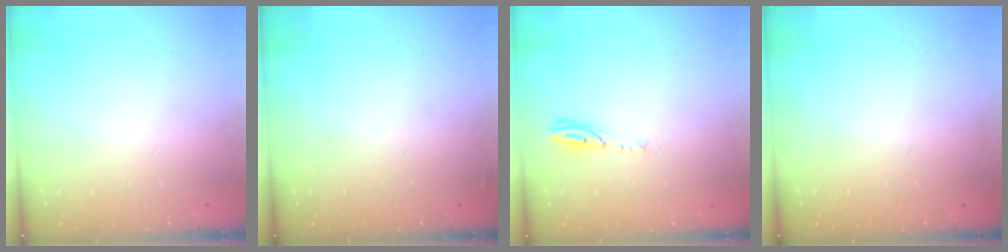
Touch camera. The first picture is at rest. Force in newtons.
{"total": 2.3, "press": 2.2, "slide": 0.8}
{"total": 4.1, "press": 4.1, "slide": 0.3}
{"total": 0.0}